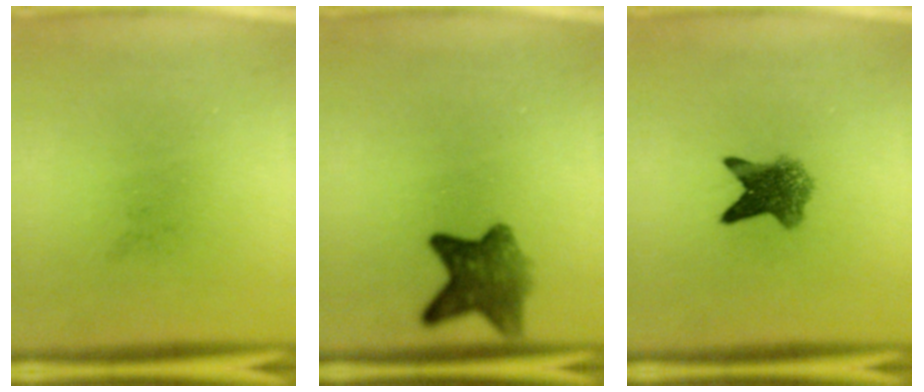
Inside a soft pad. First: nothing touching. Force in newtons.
{"total": 6.6}
{"total": 5.7}